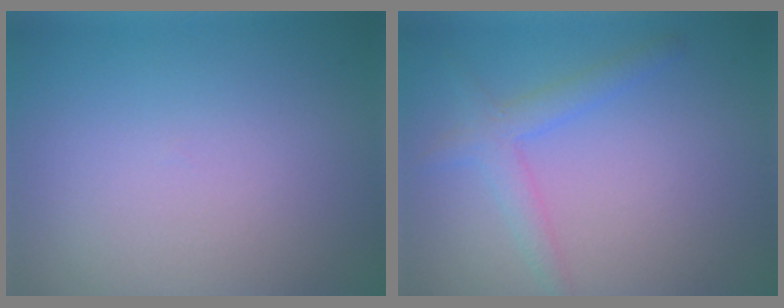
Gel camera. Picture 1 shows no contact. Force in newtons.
{"total": 2.5, "press": 2.5, "slide": 0.1}